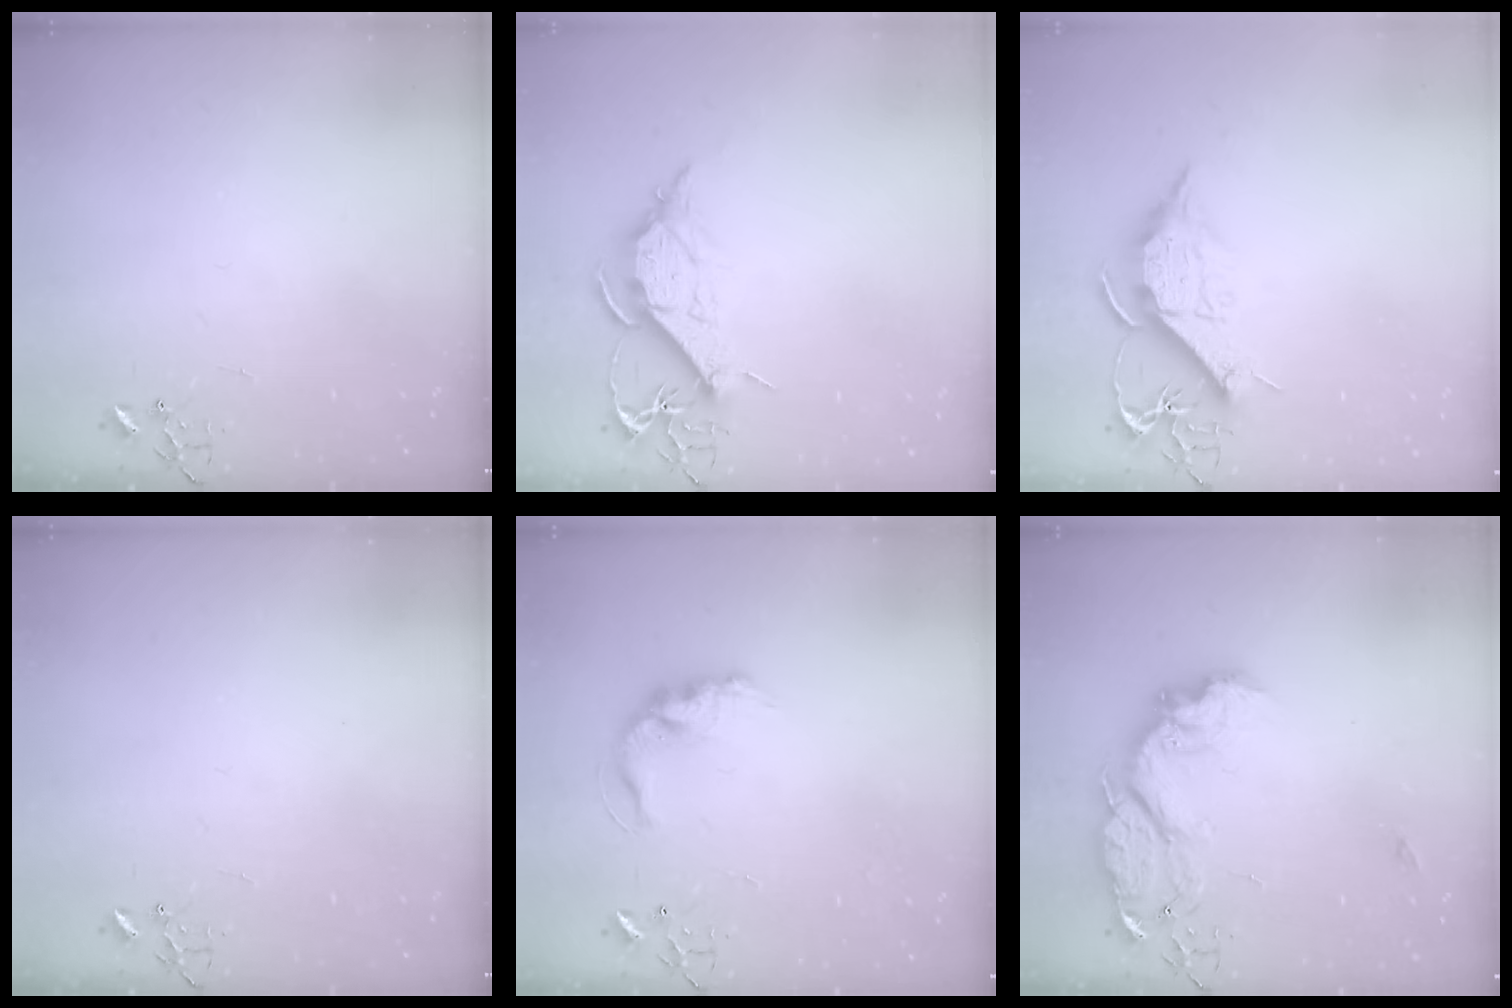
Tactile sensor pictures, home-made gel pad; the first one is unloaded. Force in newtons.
{"total": 10.4, "press": 10.3, "slide": 1.1}
{"total": 11.6, "press": 11.6, "slide": 0.2}
{"total": 0.0}
{"total": 12.6, "press": 12.5, "slide": 0.6}
{"total": 18.0, "press": 18.0, "slide": 1.3}